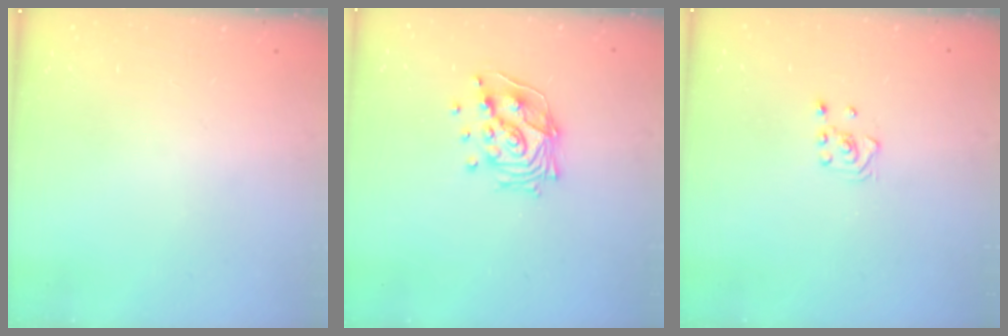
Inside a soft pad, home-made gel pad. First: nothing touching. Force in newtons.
{"total": 13.4, "press": 13.4, "slide": 1.6}
{"total": 2.8, "press": 2.6, "slide": 1.0}